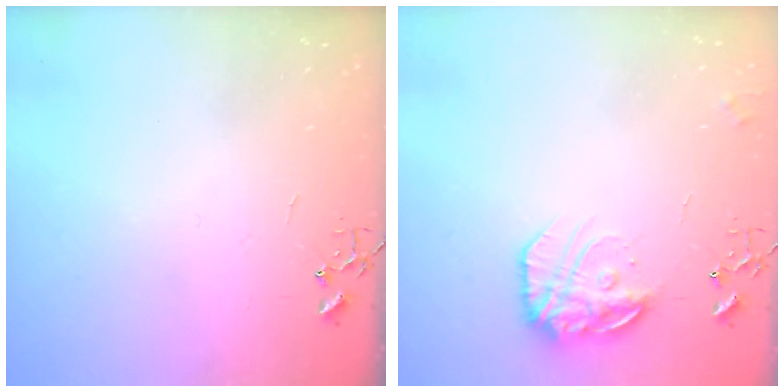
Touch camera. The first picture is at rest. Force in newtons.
{"total": 16.0, "press": 15.9, "slide": 1.3}